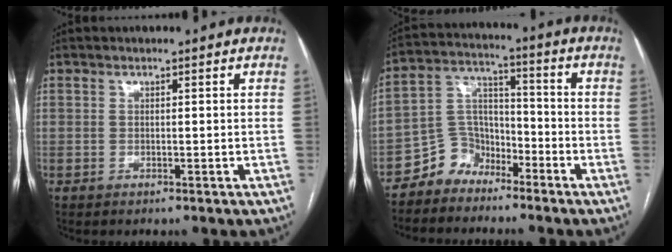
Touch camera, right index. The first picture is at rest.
{"total": 7.1, "force": [-5.3, 4.7, 0.5], "torque": [-0.001, 0.038, -0.100]}